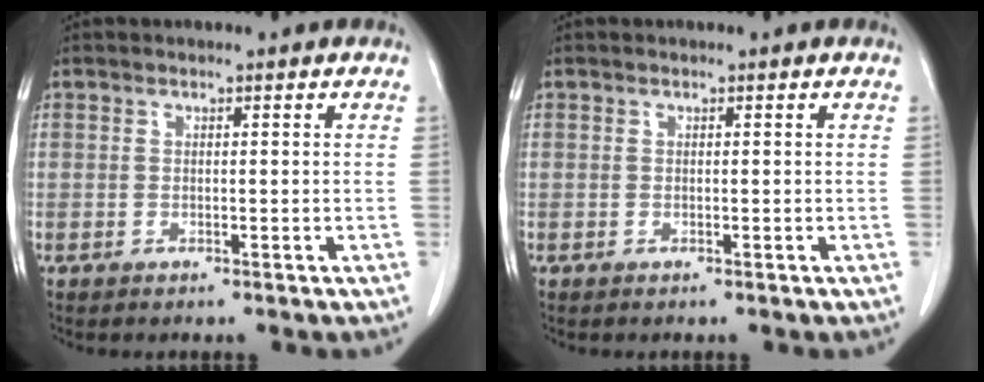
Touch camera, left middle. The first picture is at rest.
{"total": 0.0}